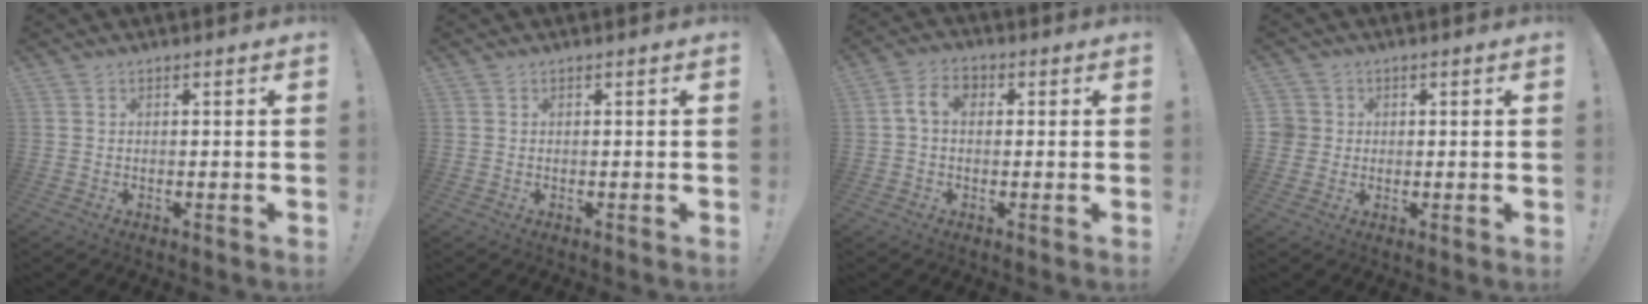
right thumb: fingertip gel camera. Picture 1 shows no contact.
{"total": 0.0}
{"total": 6.1, "force": [1.0, 3.7, 4.7], "torque": [-0.095, 0.005, 0.016]}
{"total": 3.7, "force": [0.3, 3.6, 0.8], "torque": [-0.019, 0.002, 0.005]}